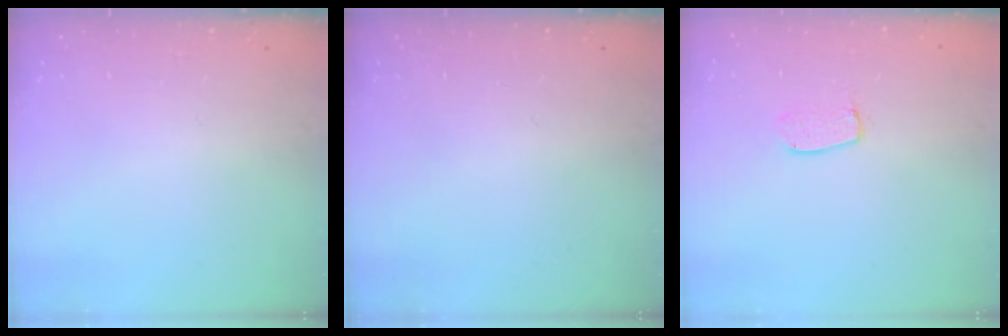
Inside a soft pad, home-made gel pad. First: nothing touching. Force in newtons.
{"total": 0.0}
{"total": 6.5, "press": 6.5, "slide": 0.5}